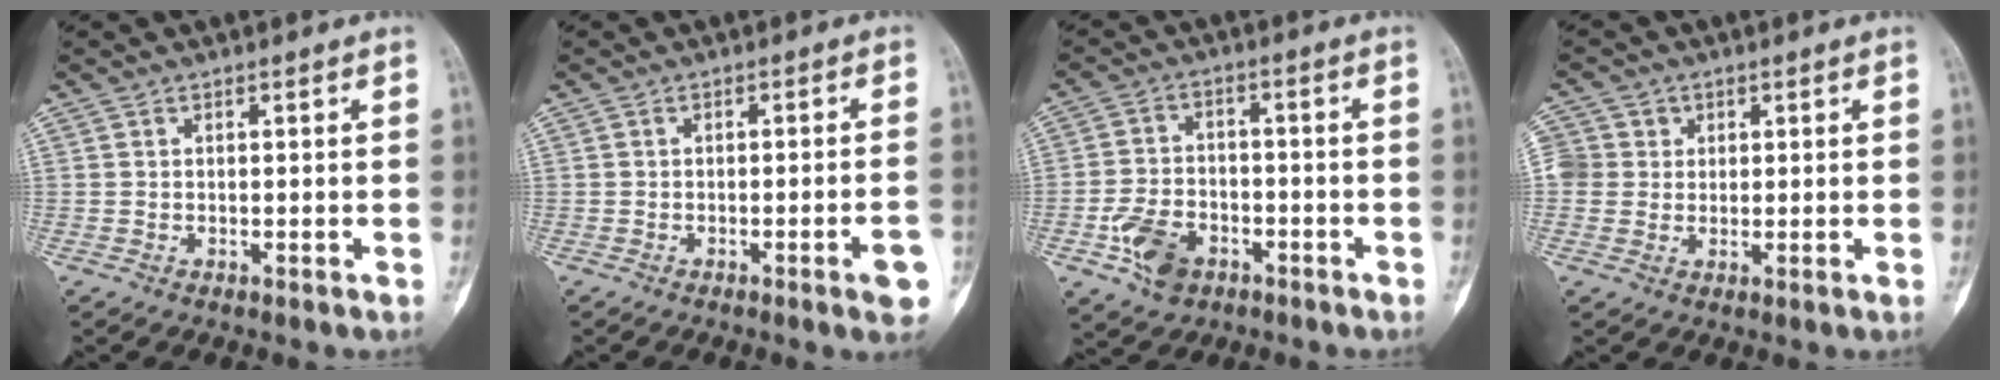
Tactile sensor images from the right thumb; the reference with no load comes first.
{"total": 5.1, "force": [-2.3, 0.4, 4.5], "torque": [-0.058, 0.010, -0.029]}
{"total": 8.5, "force": [-4.0, 5.7, 4.8], "torque": [-0.077, 0.022, -0.068]}
{"total": 4.7, "force": [0.9, 4.6, 0.7], "torque": [0.015, 0.008, 0.015]}